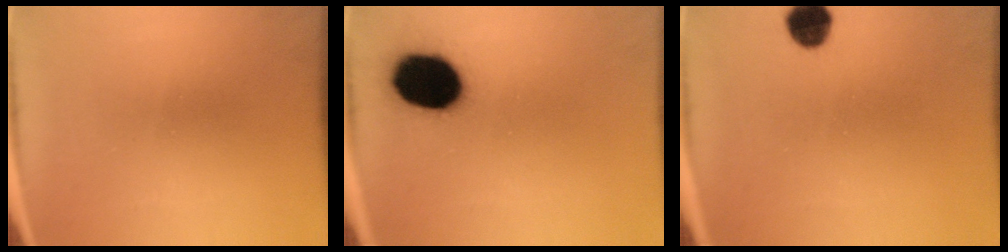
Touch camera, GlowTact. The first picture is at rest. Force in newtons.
{"total": 16.3}
{"total": 5.8}